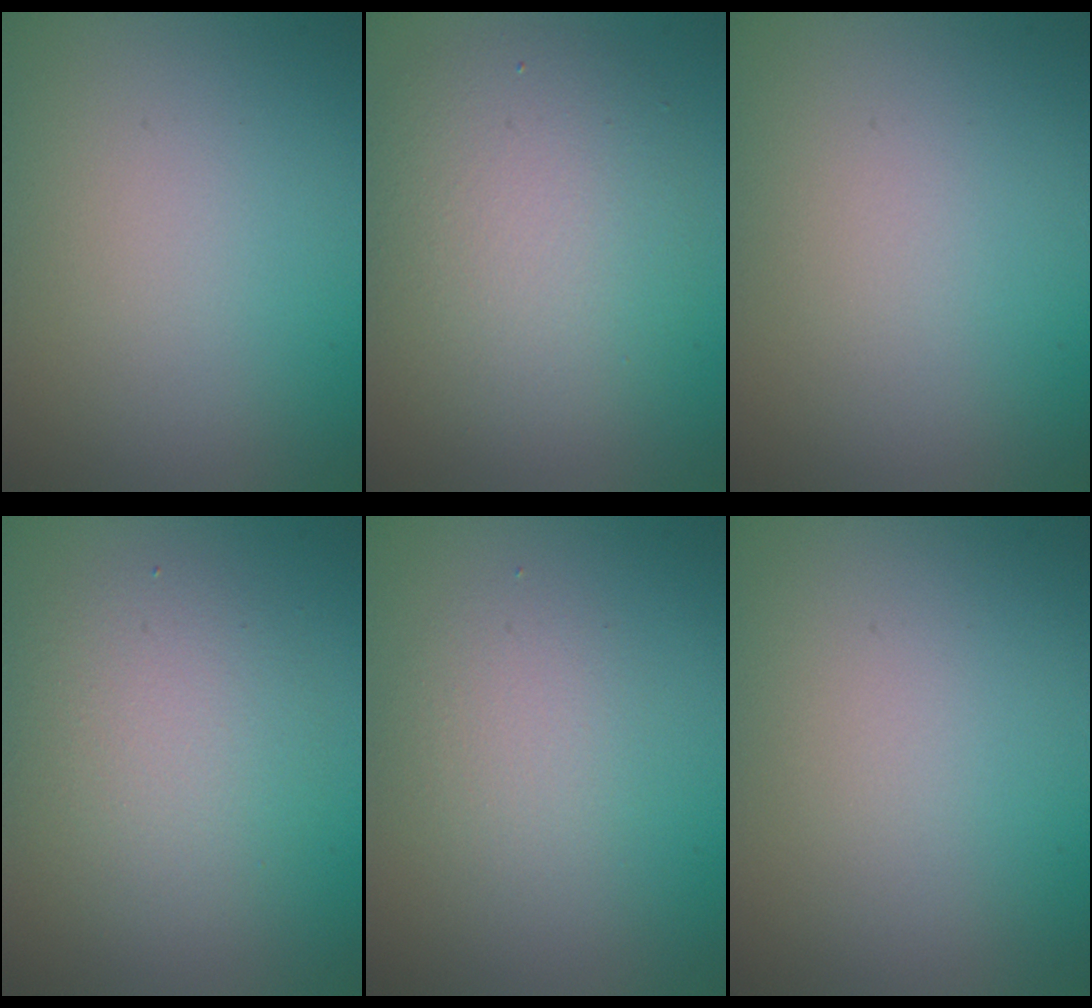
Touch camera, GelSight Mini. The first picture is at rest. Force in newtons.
{"total": 5.5, "press": 5.5, "slide": 0.6}
{"total": 0.0}
{"total": 3.8, "press": 3.8, "slide": 0.4}
{"total": 2.0, "press": 2.0, "slide": 0.0}
{"total": 0.0}